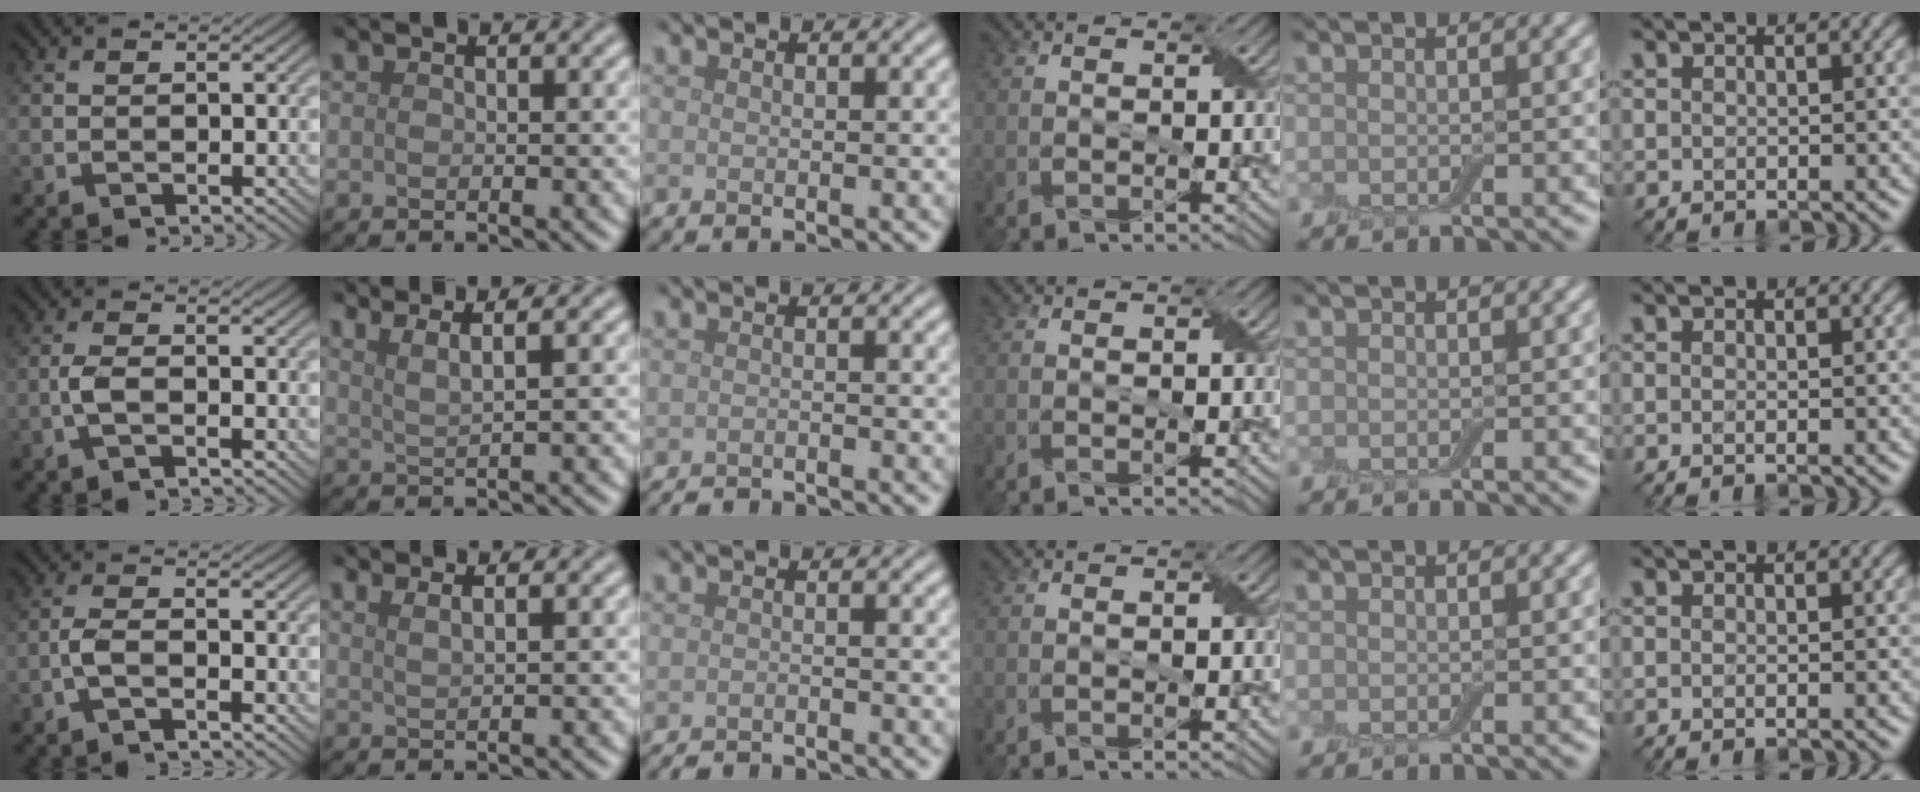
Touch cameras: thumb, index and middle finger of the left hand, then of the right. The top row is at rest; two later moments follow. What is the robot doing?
{"motion": "peel", "object": "bubble wrap"}